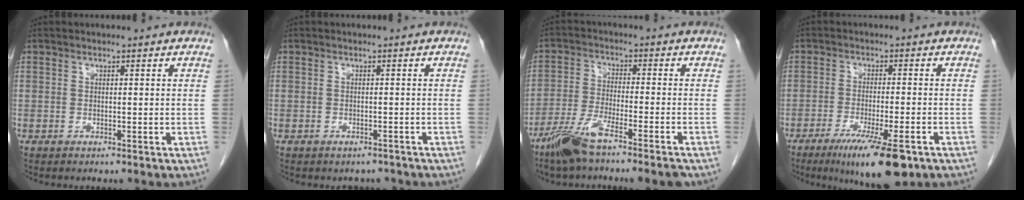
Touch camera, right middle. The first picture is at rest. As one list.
[{"total": 2.0, "force": [-1.7, 1.1, 0.1], "torque": [-0.001, 0.003, -0.023]}, {"total": 9.0, "force": [-6.7, 0.1, 6.0], "torque": [-0.121, -0.019, -0.125]}, {"total": 11.7, "force": [-7.3, 1.7, 8.9], "torque": [-0.135, -0.025, -0.109]}]